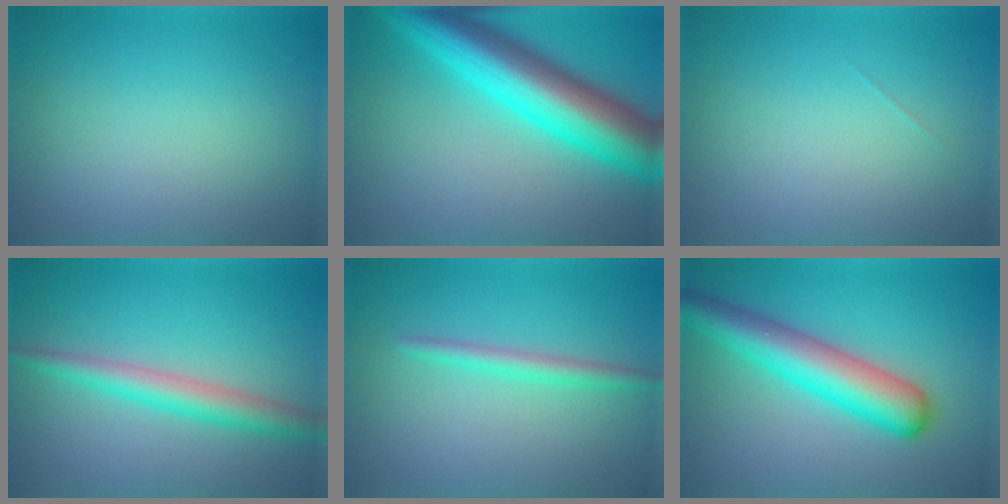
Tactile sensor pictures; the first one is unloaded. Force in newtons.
{"total": 11.1, "press": 11.1, "slide": 0.3}
{"total": 0.0}
{"total": 3.4, "press": 3.4, "slide": 0.1}
{"total": 1.8, "press": 1.8, "slide": 0.2}
{"total": 6.4, "press": 6.4, "slide": 0.3}